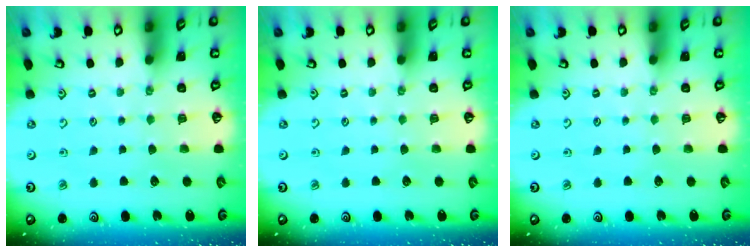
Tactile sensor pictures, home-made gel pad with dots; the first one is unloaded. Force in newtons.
{"total": 0.0}
{"total": 0.0}